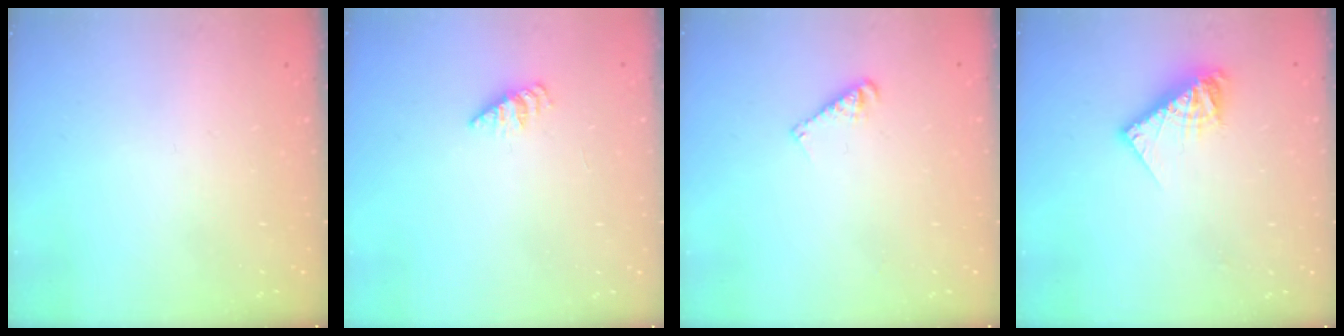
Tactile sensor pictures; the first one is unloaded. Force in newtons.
{"total": 2.2, "press": 2.2, "slide": 0.3}
{"total": 4.9, "press": 4.9, "slide": 0.7}
{"total": 9.7, "press": 9.7, "slide": 0.8}